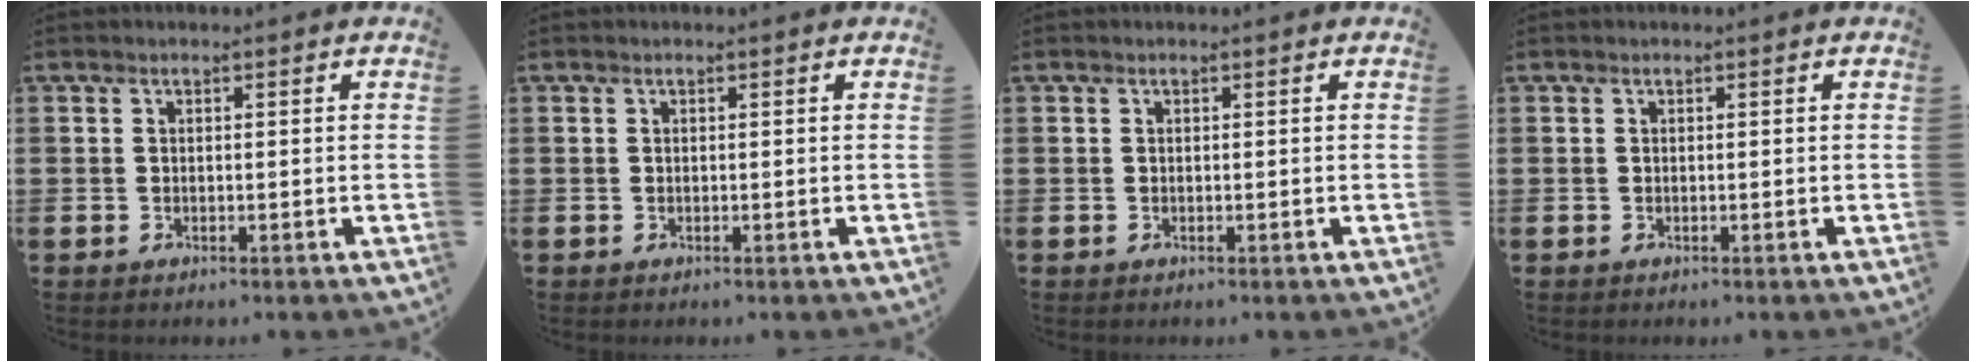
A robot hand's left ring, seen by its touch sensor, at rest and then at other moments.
{"total": 0.0}
{"total": 0.0}
{"total": 0.0}